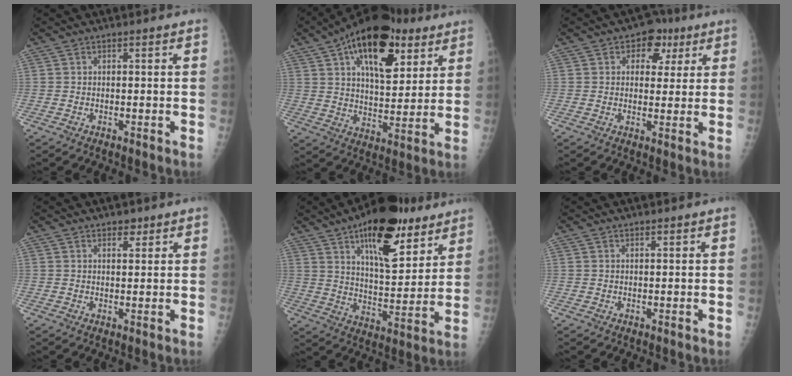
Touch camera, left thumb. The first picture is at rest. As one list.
[{"total": 20.2, "force": [10.0, 10.2, 14.3], "torque": [-0.185, -0.025, 0.156]}, {"total": 6.7, "force": [2.9, 5.0, 3.4], "torque": [-0.003, -0.003, 0.032]}, {"total": 2.2, "force": [1.5, 1.2, 1.0], "torque": [-0.002, -0.009, 0.021]}, {"total": 20.2, "force": [11.8, 8.6, 14.0], "torque": [-0.167, -0.057, 0.184]}, {"total": 0.6, "force": [0.5, 0.2, 0.4], "torque": [-0.006, -0.003, 0.008]}]